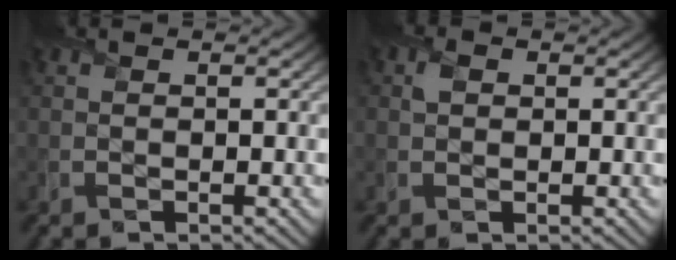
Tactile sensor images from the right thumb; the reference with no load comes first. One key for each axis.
{"total": 1.3, "fx": 0.5, "fy": 1.0, "fz": 0.6, "tx": -0.015, "ty": 0.003, "tz": 0.005}